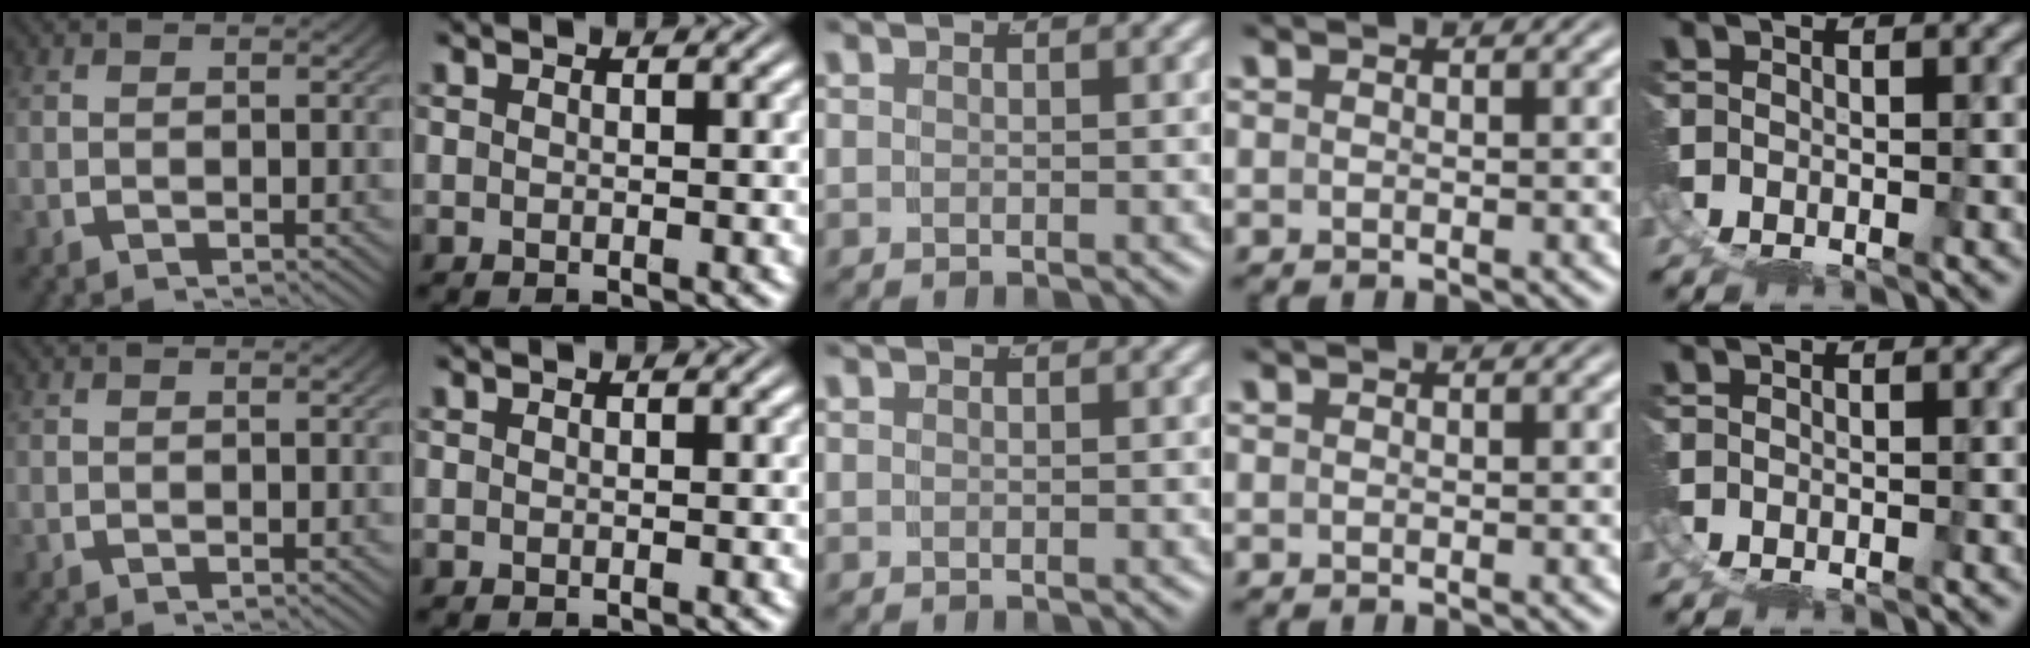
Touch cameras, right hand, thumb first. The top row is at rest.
{}